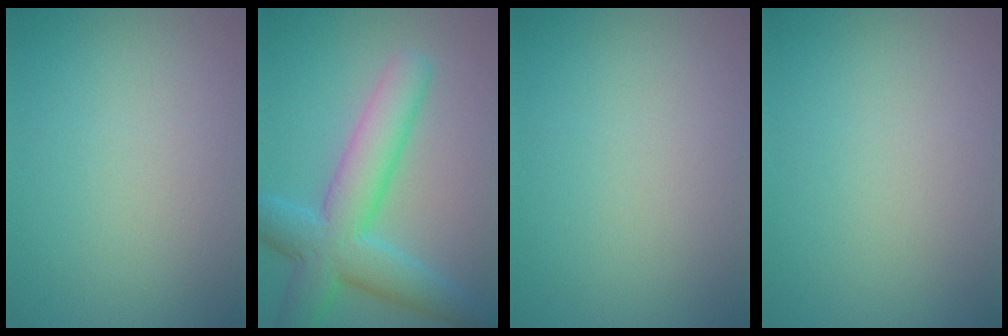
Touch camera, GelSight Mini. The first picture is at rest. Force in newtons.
{"total": 7.5, "press": 7.5, "slide": 0.1}
{"total": 0.0}
{"total": 0.0}